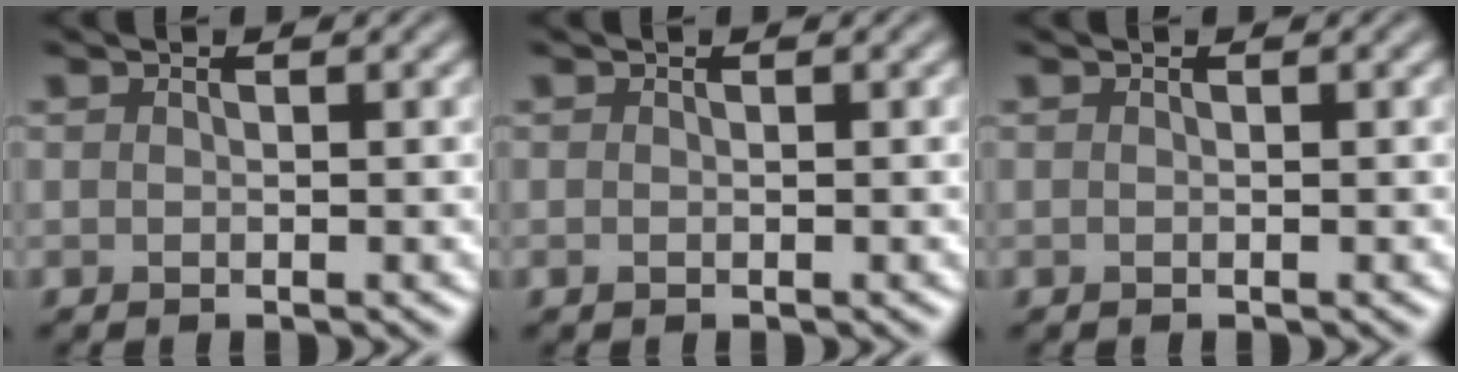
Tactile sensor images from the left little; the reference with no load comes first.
{"total": 0.0}
{"total": 0.0}